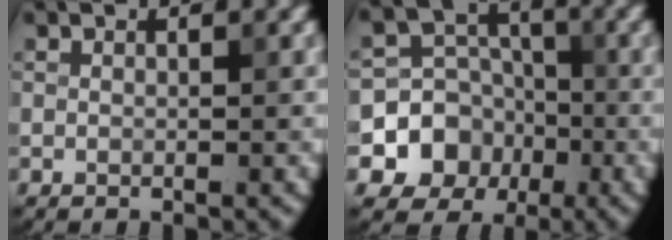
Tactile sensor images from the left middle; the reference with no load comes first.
{"total": 9.4, "force": [-3.3, 8.6, 2.1], "torque": [-0.020, -0.002, -0.079]}